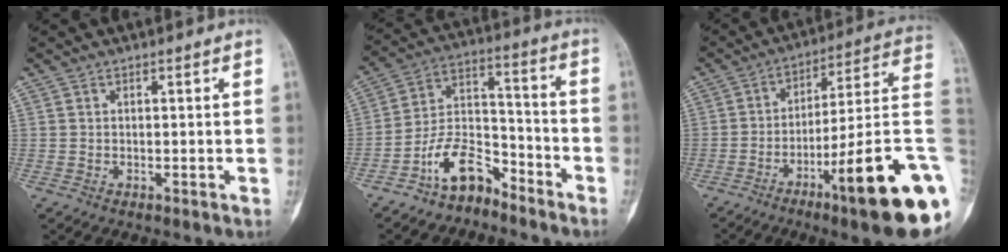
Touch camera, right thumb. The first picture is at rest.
{"total": 10.5, "force": [-7.7, 5.2, 4.9], "torque": [-0.082, 0.089, -0.150]}
{"total": 21.8, "force": [-8.0, 2.8, 20.0], "torque": [-0.242, 0.045, -0.117]}